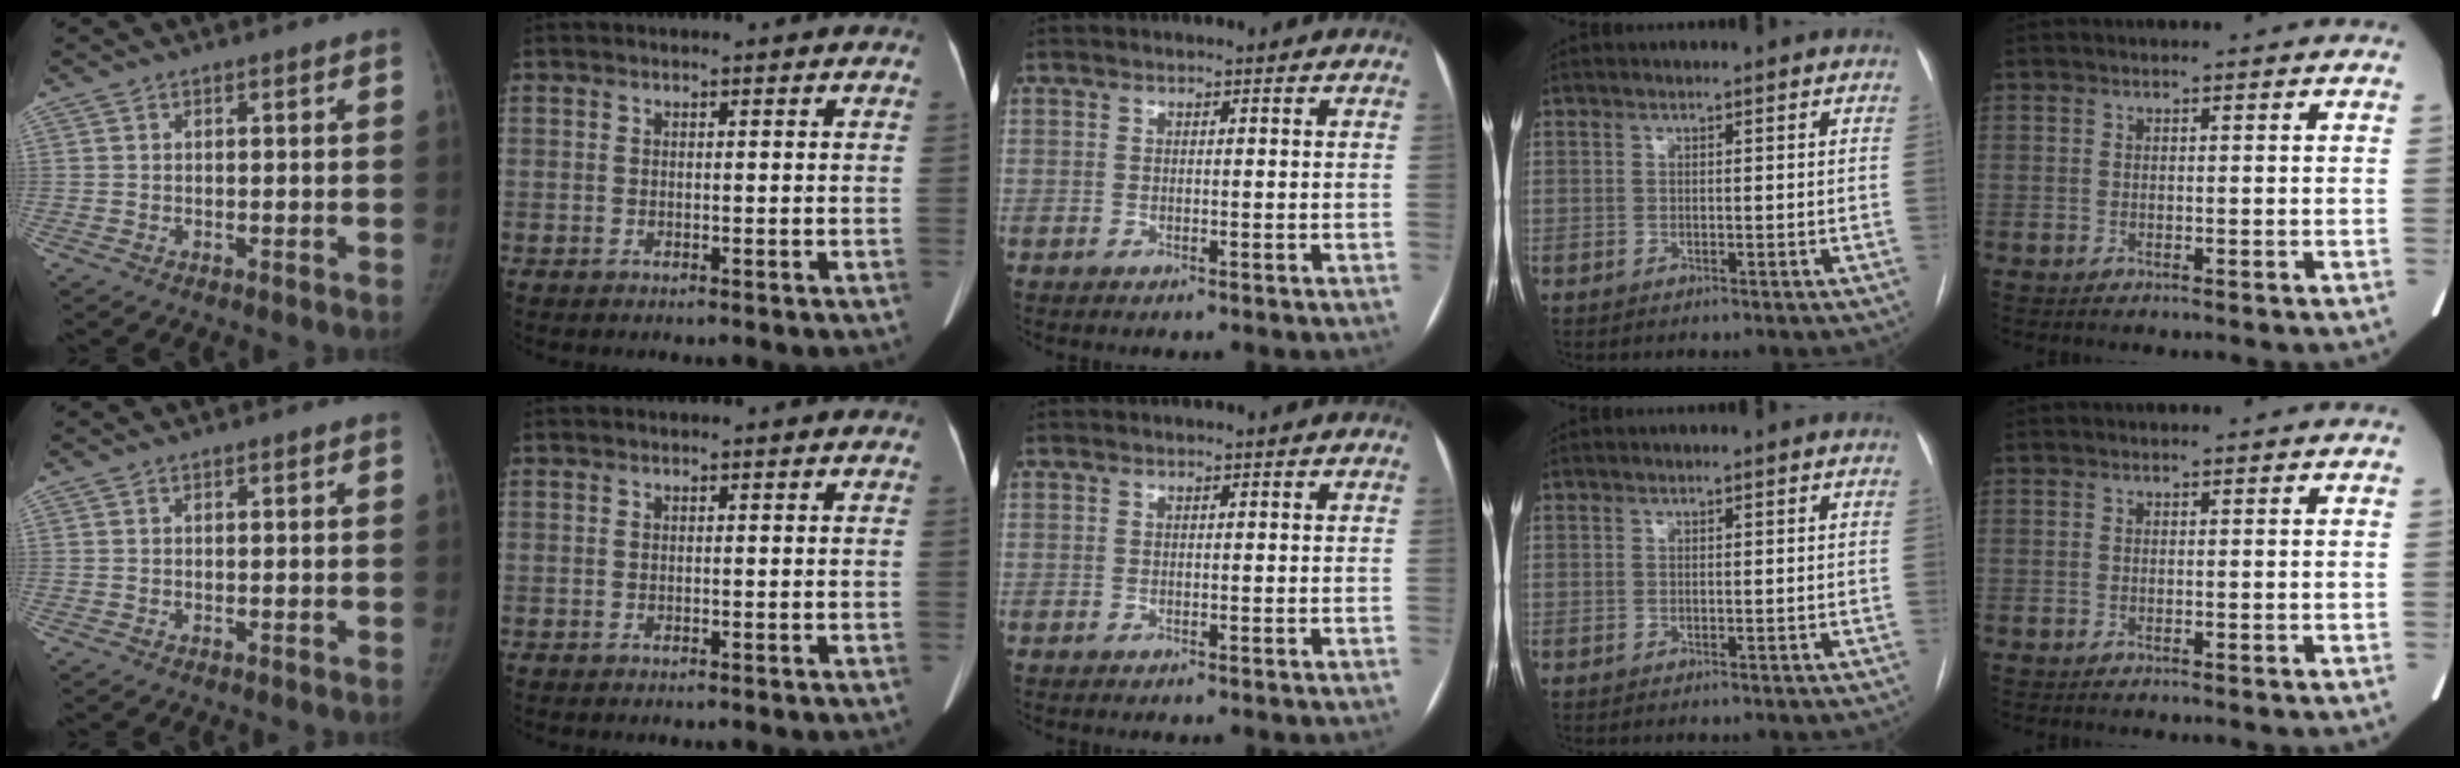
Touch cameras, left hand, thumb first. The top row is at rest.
{}